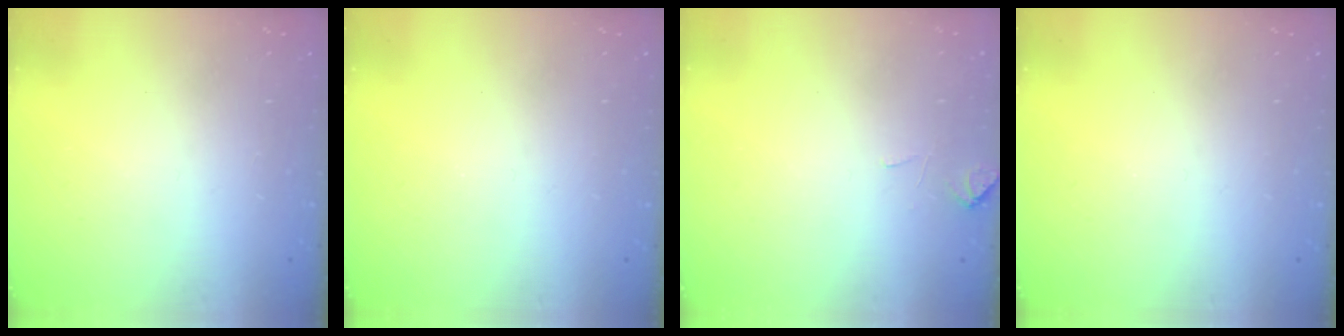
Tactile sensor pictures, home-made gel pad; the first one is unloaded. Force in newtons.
{"total": 0.0}
{"total": 0.5, "press": 0.1, "slide": 0.5}
{"total": 0.0}